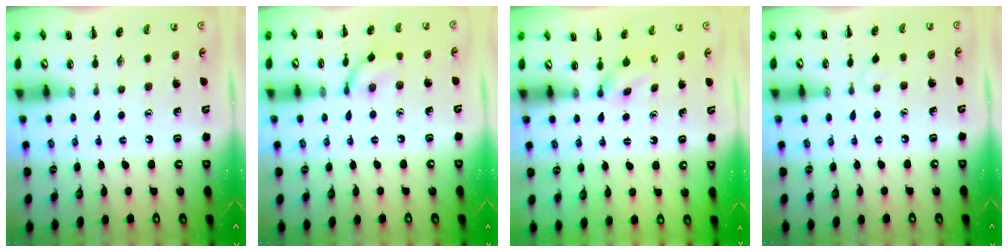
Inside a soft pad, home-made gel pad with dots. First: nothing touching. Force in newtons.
{"total": 8.3, "press": 8.2, "slide": 0.3}
{"total": 3.5, "press": 3.4, "slide": 0.9}
{"total": 3.1, "press": 2.9, "slide": 1.3}